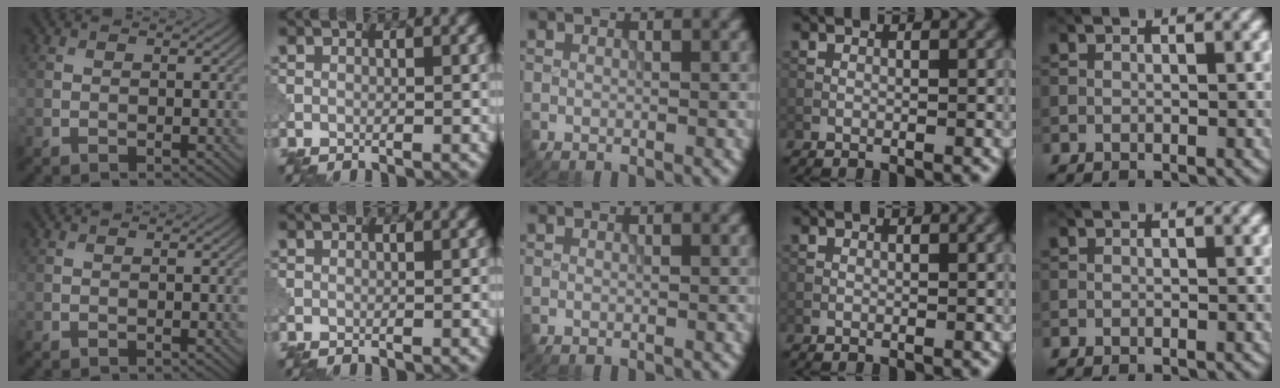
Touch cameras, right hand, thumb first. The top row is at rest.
{}